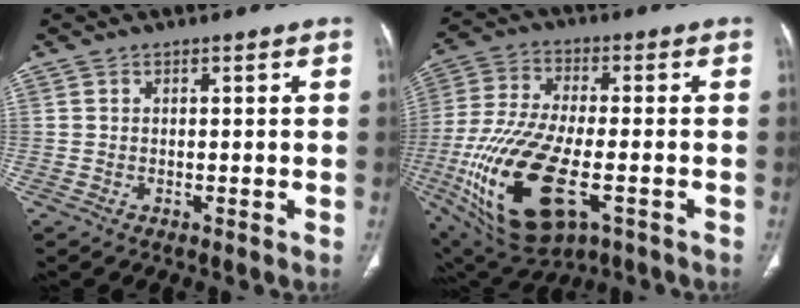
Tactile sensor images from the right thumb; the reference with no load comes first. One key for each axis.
{"total": 22.2, "fx": -6.9, "fy": 9.7, "fz": 18.7, "tx": -0.412, "ty": -0.008, "tz": -0.109}